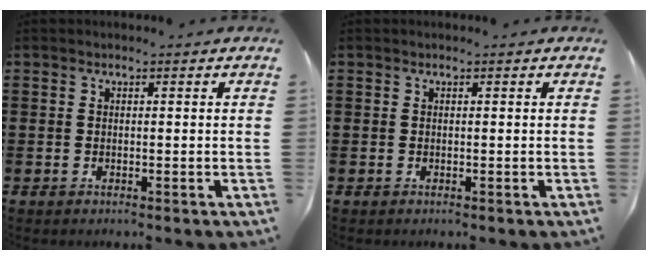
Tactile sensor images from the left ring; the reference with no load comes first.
{"total": 0.0}